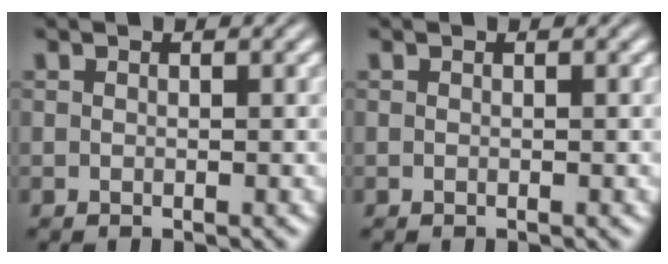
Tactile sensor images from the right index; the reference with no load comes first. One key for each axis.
{"total": 0.0}